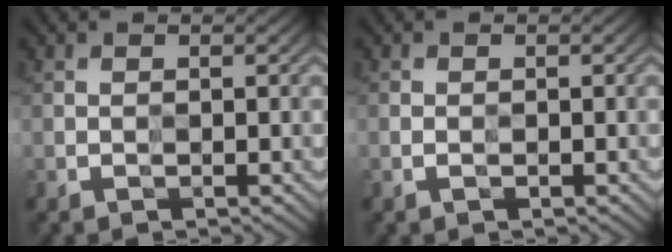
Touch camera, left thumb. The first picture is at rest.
{"total": 0.5, "force": [-0.2, 0.4, 0.2], "torque": [-0.003, -0.003, -0.005]}